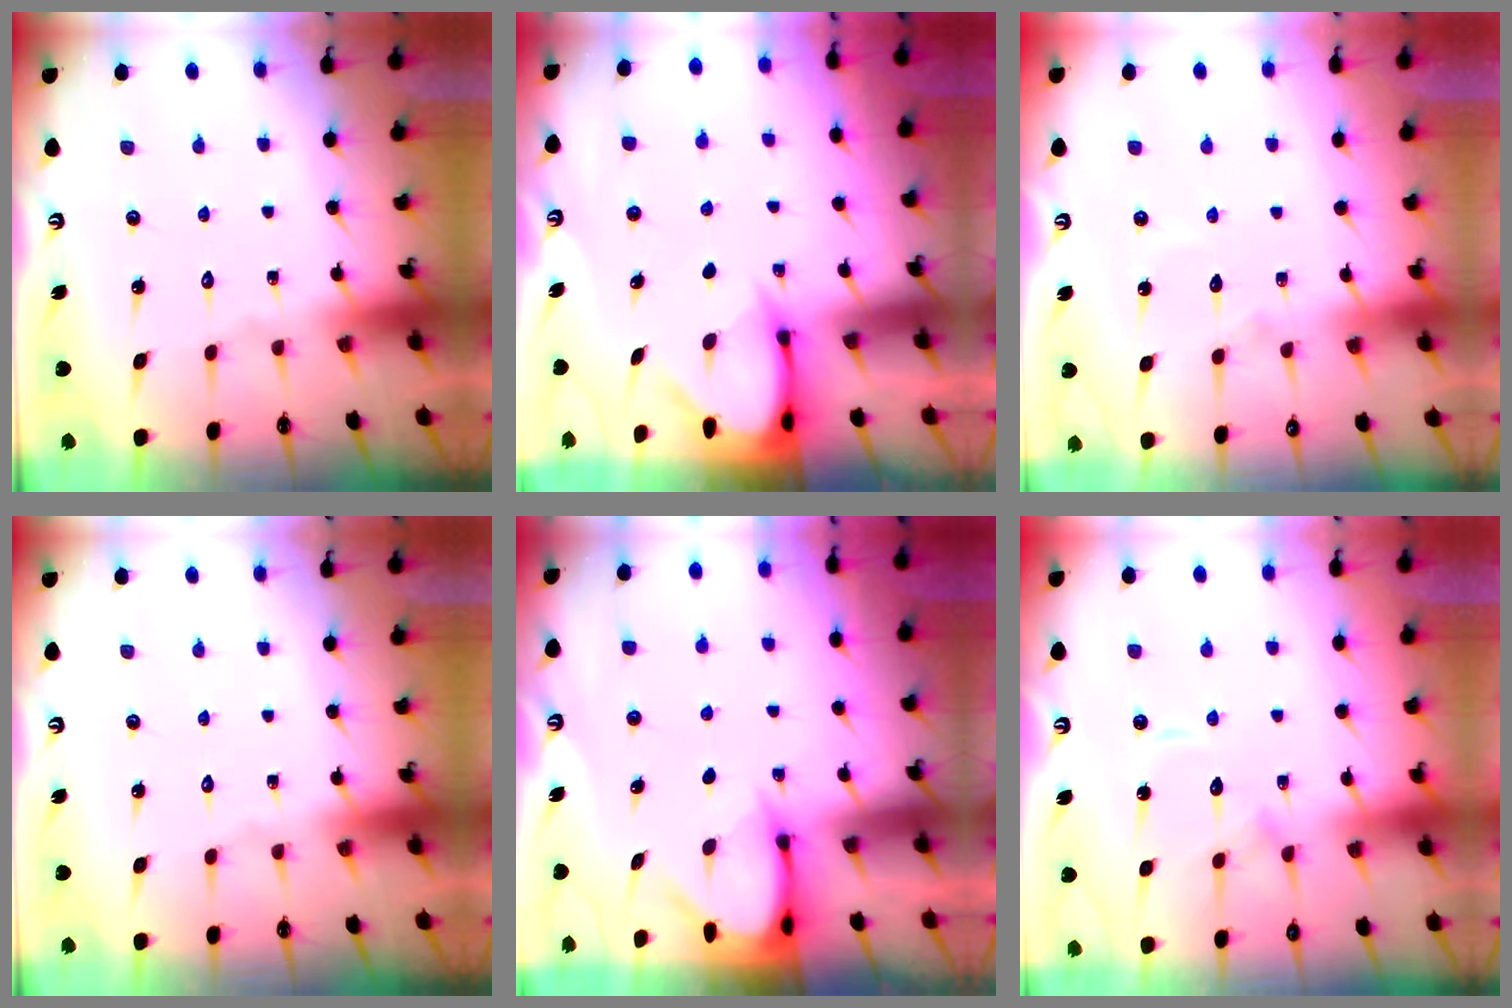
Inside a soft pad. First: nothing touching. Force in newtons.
{"total": 3.2, "press": 3.2, "slide": 0.3}
{"total": 4.2, "press": 4.2, "slide": 0.4}
{"total": 0.0}
{"total": 3.7, "press": 3.7, "slide": 0.3}
{"total": 10.1, "press": 10.1, "slide": 1.1}